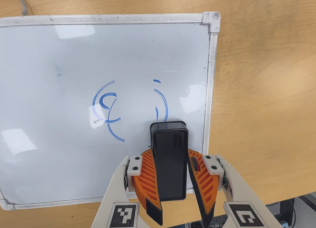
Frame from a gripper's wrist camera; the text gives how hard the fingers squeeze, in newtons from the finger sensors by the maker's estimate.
{"total": 8.9, "left": 9.1, "right": 8.7}